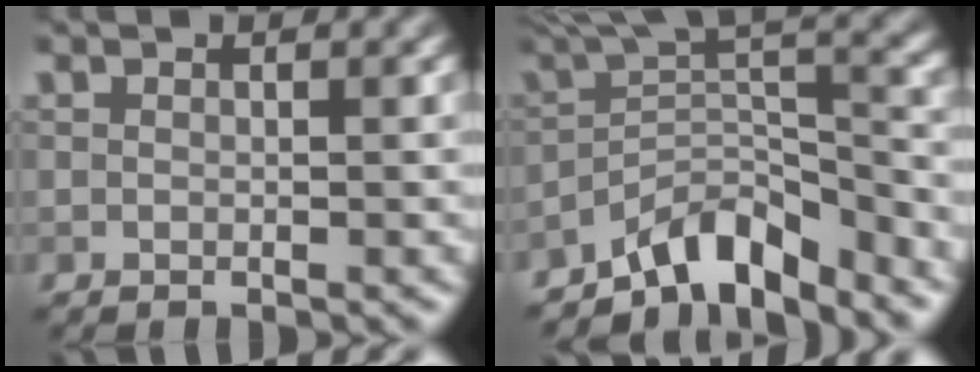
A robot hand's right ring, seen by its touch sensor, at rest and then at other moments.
{"total": 6.6, "force": [-5.2, 1.7, 3.7], "torque": [-0.050, 0.007, -0.098]}